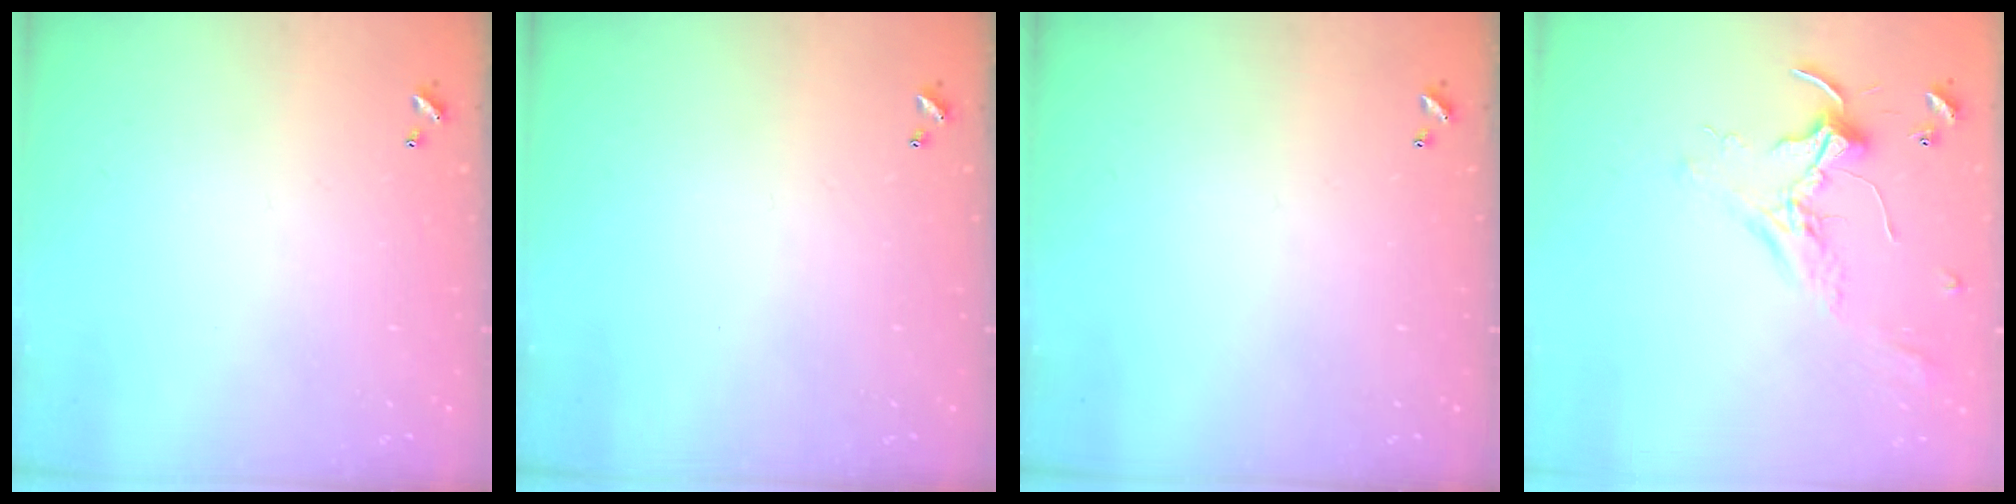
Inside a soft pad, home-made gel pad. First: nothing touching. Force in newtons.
{"total": 0.0}
{"total": 0.0}
{"total": 2.3, "press": 2.3, "slide": 0.5}